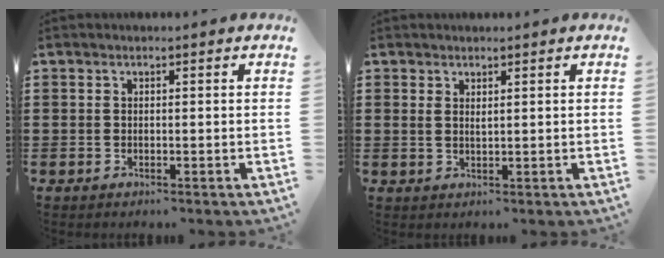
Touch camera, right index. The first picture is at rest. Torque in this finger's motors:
{"motor_torque": [-0.46, 0.64, -0.04, -0.01]}